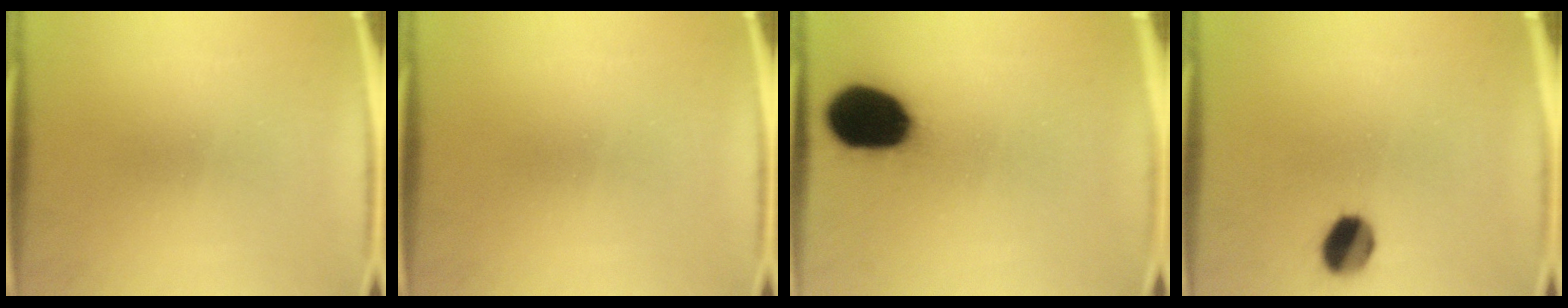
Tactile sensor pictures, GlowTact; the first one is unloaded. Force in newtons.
{"total": 0.0}
{"total": 18.8}
{"total": 7.5}